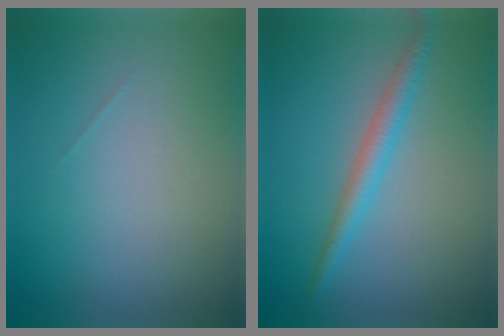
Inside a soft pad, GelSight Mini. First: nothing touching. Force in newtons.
{"total": 2.4, "press": 2.4, "slide": 0.1}